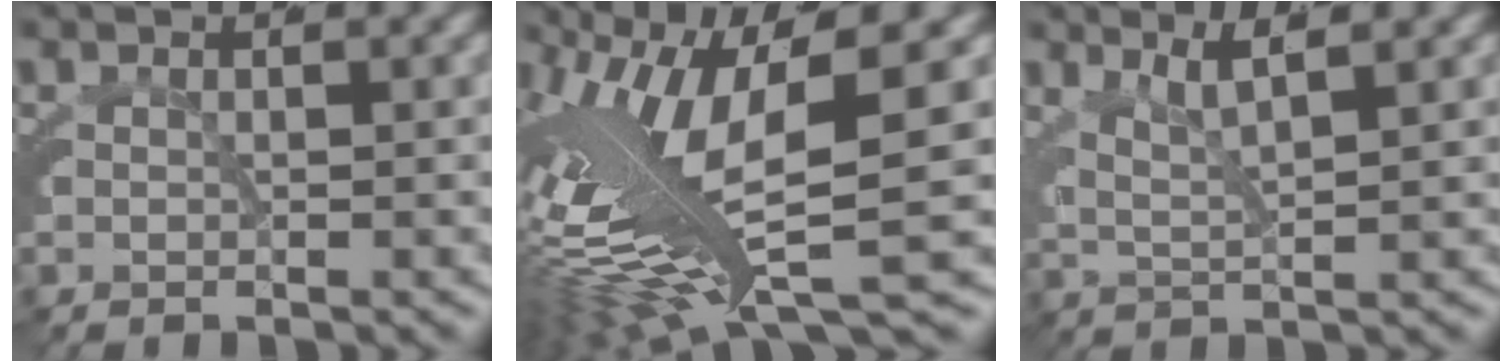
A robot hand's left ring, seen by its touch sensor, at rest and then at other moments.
{"total": 10.5, "force": [-1.4, 4.2, 9.6], "torque": [-0.196, -0.019, -0.010]}
{"total": 3.6, "force": [1.9, 1.4, 2.7], "torque": [-0.056, -0.004, 0.033]}